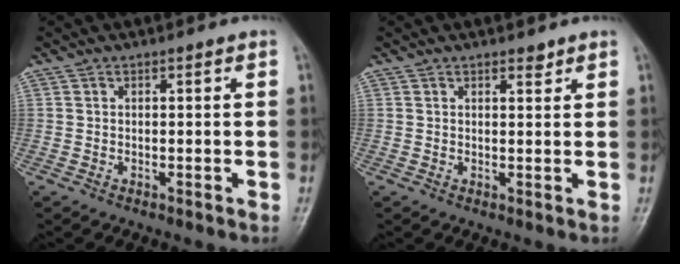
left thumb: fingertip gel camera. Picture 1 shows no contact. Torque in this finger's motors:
{"motor_torque": [-0.10, -0.09, -0.04, -0.09, 0.06]}